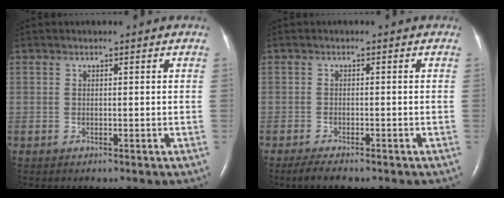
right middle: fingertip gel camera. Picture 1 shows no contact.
{"total": 3.1, "force": [-2.5, 0.6, 1.8], "torque": [-0.036, -0.008, -0.037]}